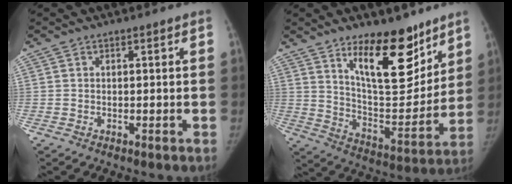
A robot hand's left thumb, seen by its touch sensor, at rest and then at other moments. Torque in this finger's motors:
{"motor_torque": [0.14, 0.11, 1.35, -1.42, 0.34]}